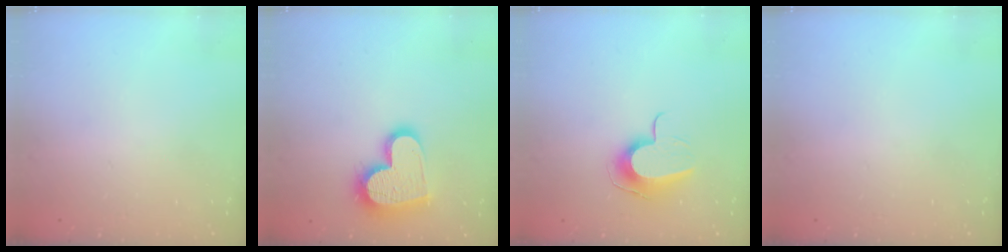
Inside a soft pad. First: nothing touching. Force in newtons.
{"total": 16.4, "press": 16.3, "slide": 1.2}
{"total": 10.0, "press": 10.0, "slide": 1.2}
{"total": 0.0}